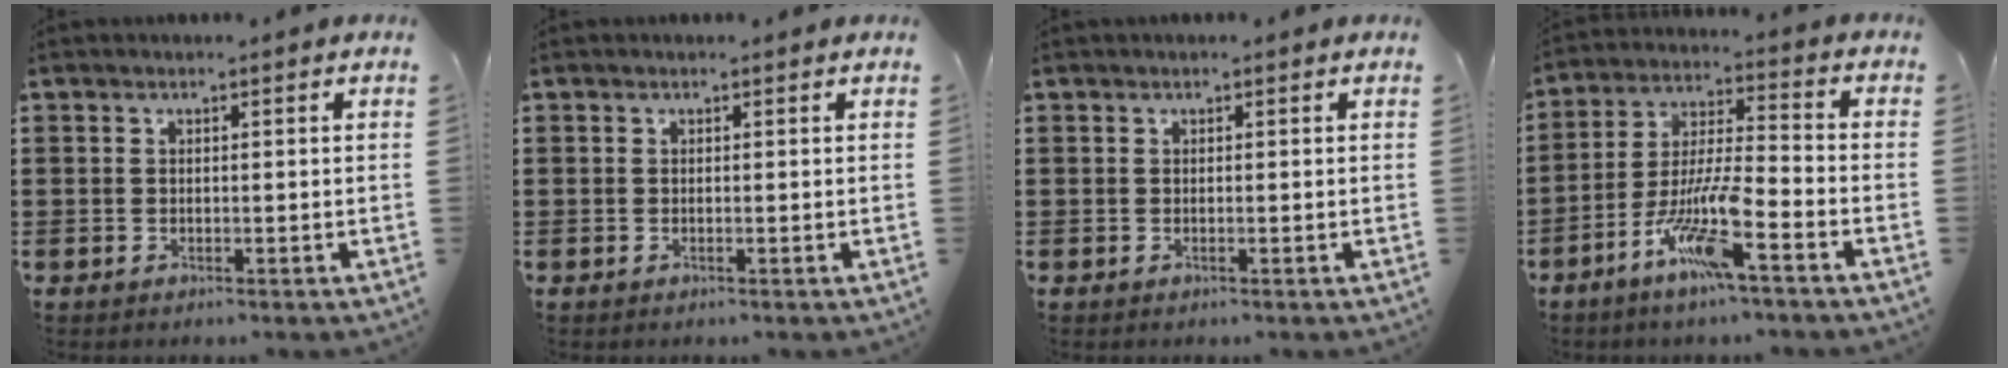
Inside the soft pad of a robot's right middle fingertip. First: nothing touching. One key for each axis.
{"total": 0.0}
{"total": 0.0}
{"total": 10.6, "fx": -6.1, "fy": 1.4, "fz": 8.5, "tx": -0.175, "ty": -0.003, "tz": -0.118}